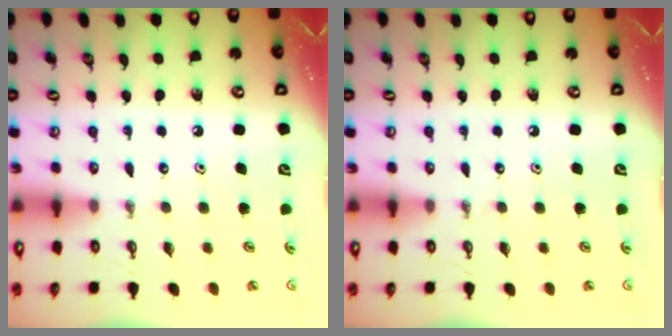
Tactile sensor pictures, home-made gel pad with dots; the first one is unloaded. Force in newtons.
{"total": 0.0}